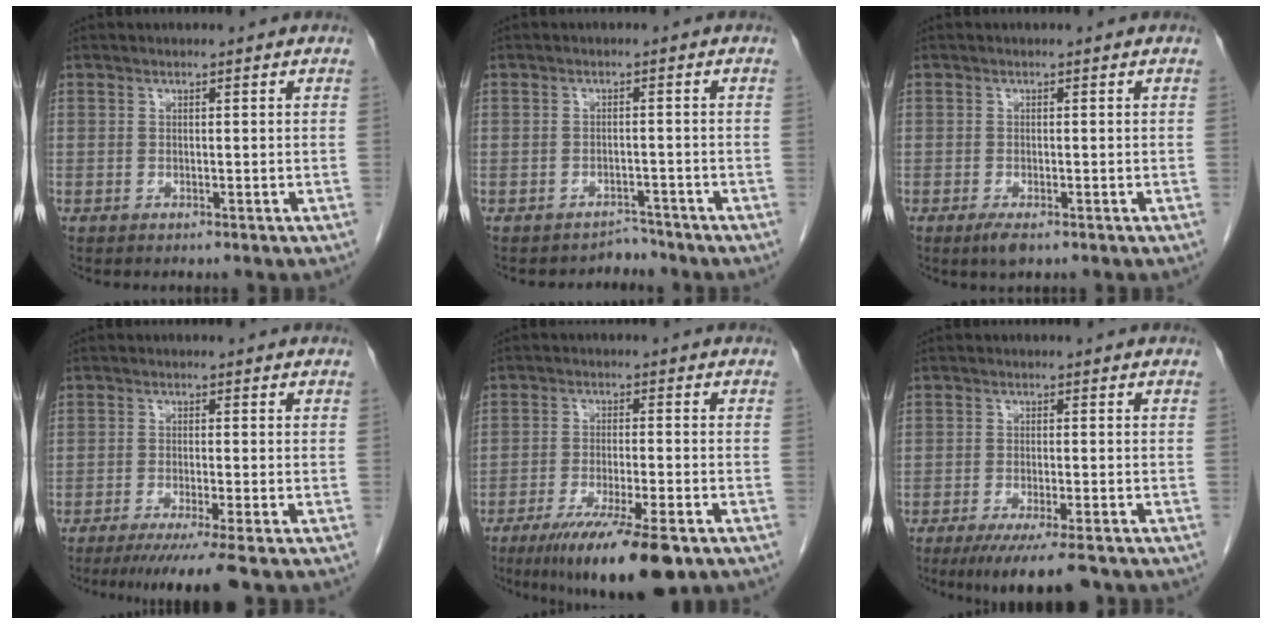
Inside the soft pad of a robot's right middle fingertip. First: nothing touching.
{"total": 2.2, "force": [-1.9, 0.7, -0.9], "torque": [0.017, 0.004, -0.027]}
{"total": 2.1, "force": [-1.3, 0.6, 1.6], "torque": [-0.033, -0.005, -0.020]}
{"total": 7.0, "force": [-5.2, -1.0, 4.6], "torque": [-0.060, -0.019, -0.083]}
{"total": 13.3, "force": [-8.8, 1.5, 9.9], "torque": [-0.150, -0.031, -0.138]}
{"total": 8.9, "force": [-6.7, 0.9, 5.7], "torque": [-0.076, -0.017, -0.101]}